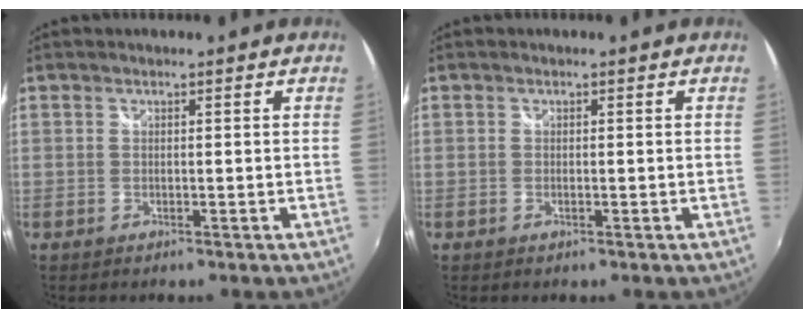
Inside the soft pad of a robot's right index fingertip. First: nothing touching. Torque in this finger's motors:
{"motor_torque": [-0.07, -0.03, 0.00, 0.01]}